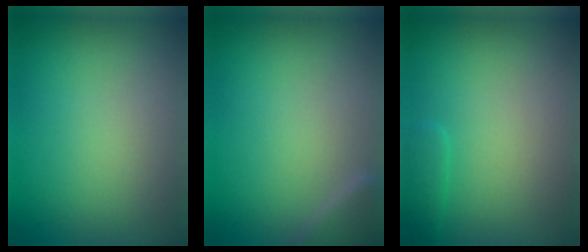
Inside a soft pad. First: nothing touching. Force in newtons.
{"total": 1.7, "press": 1.7, "slide": 0.1}
{"total": 1.0, "press": 1.0, "slide": 0.1}